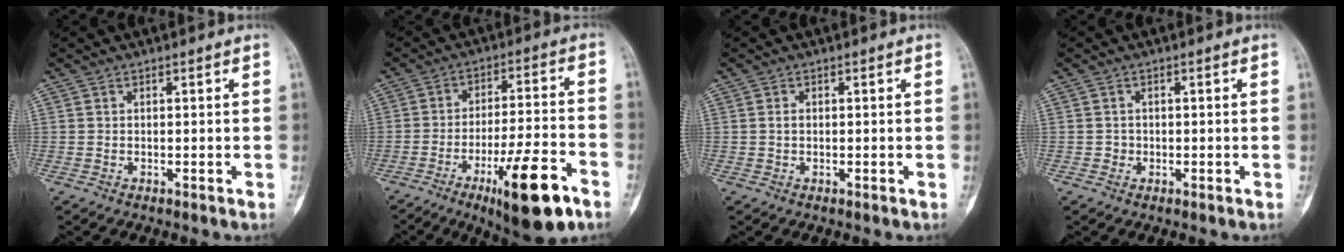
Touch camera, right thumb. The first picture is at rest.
{"total": 16.0, "force": [-8.4, 3.6, 13.2], "torque": [-0.208, 0.039, -0.123]}
{"total": 1.0, "force": [0.1, 0.7, 0.7], "torque": [-0.012, 0.003, 0.001]}
{"total": 1.1, "force": [-0.3, 1.0, 0.1], "torque": [0.008, 0.006, -0.008]}